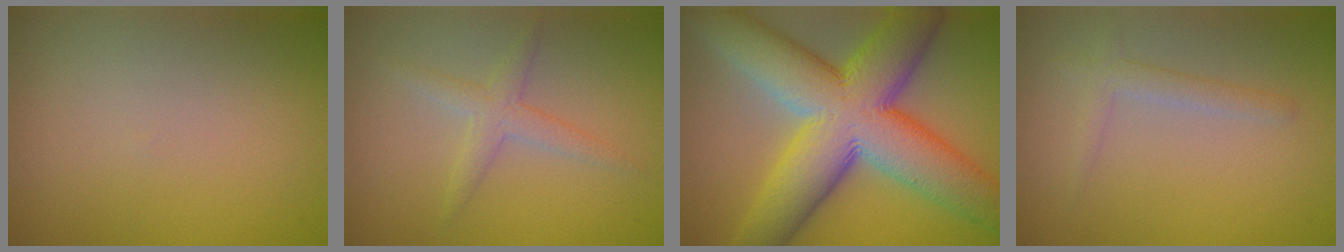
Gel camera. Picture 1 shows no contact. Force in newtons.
{"total": 2.2, "press": 2.2, "slide": 0.0}
{"total": 15.0, "press": 15.0, "slide": 0.7}
{"total": 1.8, "press": 1.7, "slide": 0.1}